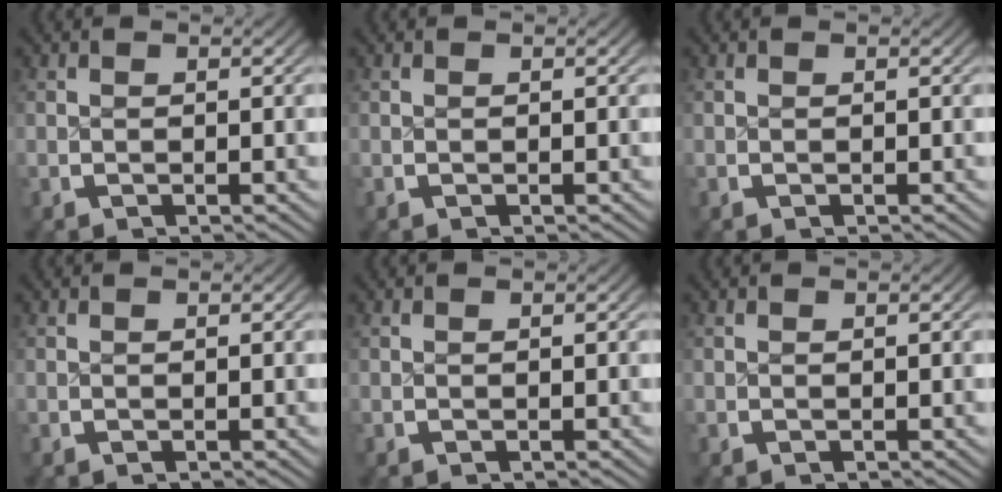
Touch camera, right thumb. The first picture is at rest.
{"total": 0.0}
{"total": 0.0}
{"total": 0.0}
{"total": 0.0}
{"total": 0.0}